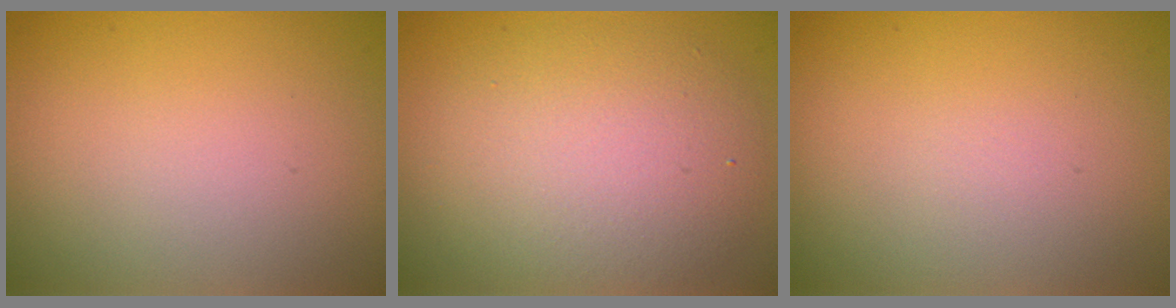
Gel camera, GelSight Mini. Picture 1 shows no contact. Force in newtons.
{"total": 6.1, "press": 6.1, "slide": 0.1}
{"total": 0.0}